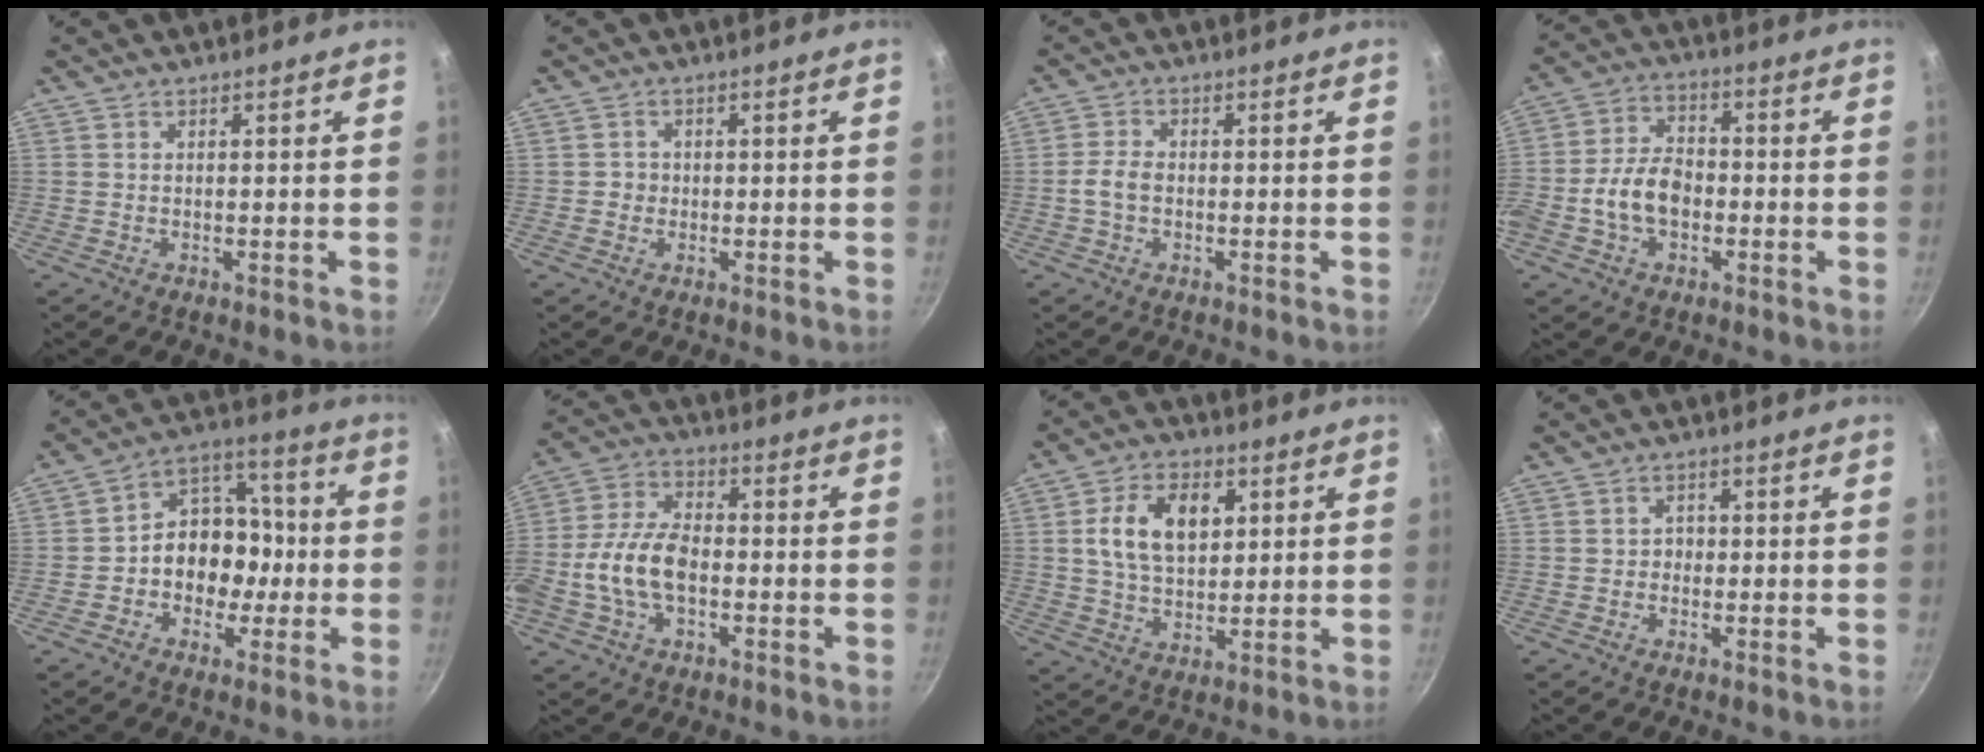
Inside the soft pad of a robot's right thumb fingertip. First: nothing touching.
{"total": 1.6, "force": [-0.3, 1.6, 0.3], "torque": [0.005, 0.001, -0.007]}
{"total": 3.4, "force": [-0.7, 2.1, 2.5], "torque": [-0.052, 0.016, -0.018]}
{"total": 10.1, "force": [-2.4, 6.9, 7.0], "torque": [-0.111, 0.034, -0.055]}
{"total": 12.4, "force": [-2.2, 10.0, 7.0], "torque": [-0.041, 0.048, -0.049]}
{"total": 12.3, "force": [-2.4, 7.5, 9.4], "torque": [-0.175, 0.036, -0.057]}
{"total": 11.8, "force": [2.9, 7.6, 8.5], "torque": [-0.130, -0.001, 0.048]}
{"total": 1.7, "force": [-0.3, 1.5, 0.7], "torque": [-0.001, 0.003, -0.009]}